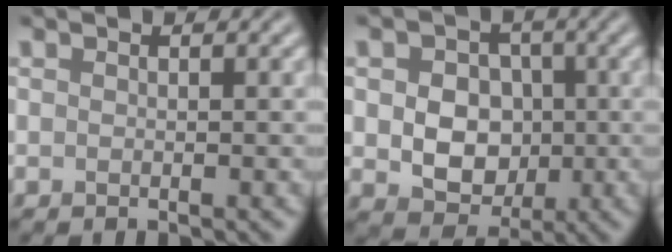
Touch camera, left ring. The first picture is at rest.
{"total": 6.5, "force": [-0.1, 5.2, 3.9], "torque": [-0.046, 0.009, -0.012]}